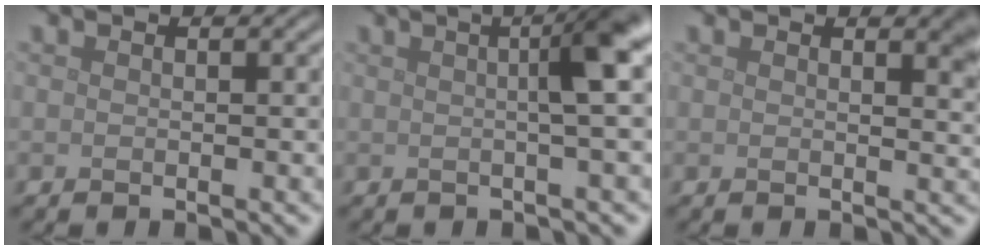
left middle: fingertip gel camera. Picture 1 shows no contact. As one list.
[{"total": 5.3, "force": [1.0, 1.0, 5.1], "torque": [-0.062, 0.020, 0.013]}, {"total": 2.2, "force": [1.4, 0.7, 1.5], "torque": [-0.008, -0.001, 0.022]}]